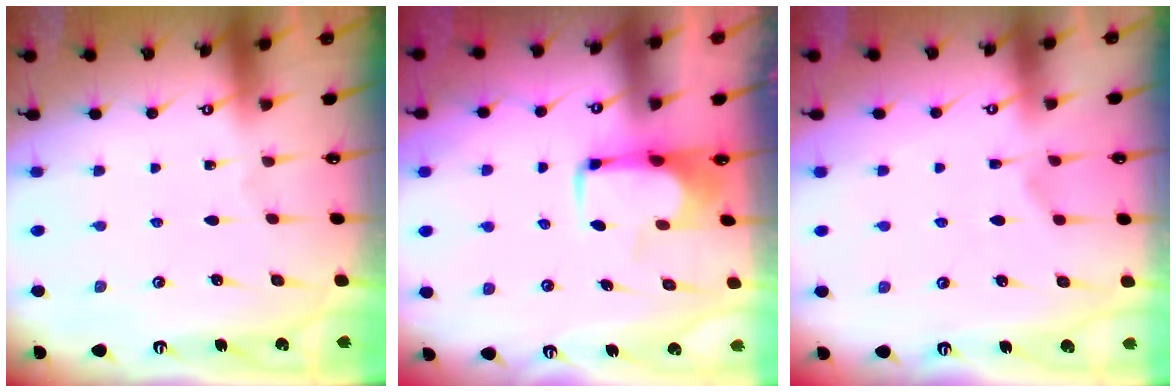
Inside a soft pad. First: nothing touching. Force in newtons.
{"total": 1.6, "press": 1.5, "slide": 0.4}
{"total": 2.4, "press": 2.1, "slide": 1.2}